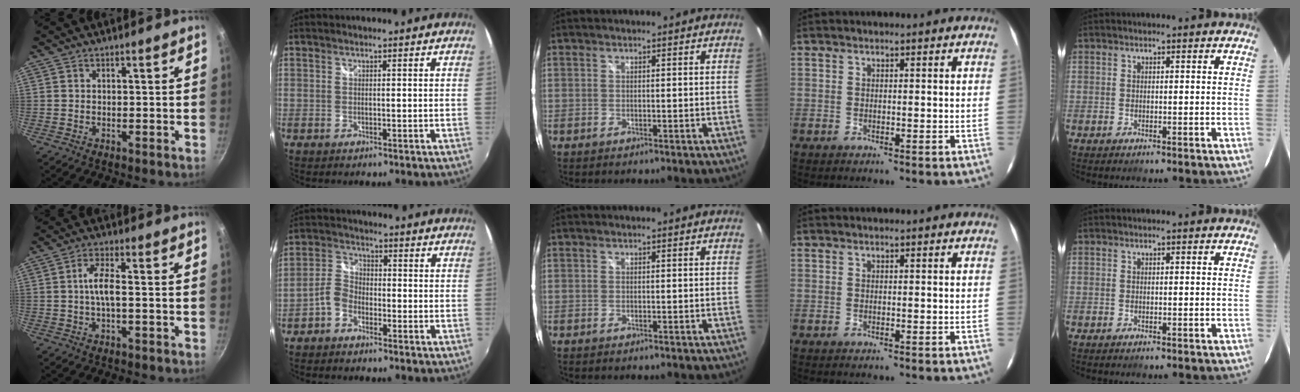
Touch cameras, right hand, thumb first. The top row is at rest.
{"thumb": {"total": 4.5, "force": [-0.5, 1.4, 4.3], "torque": [-0.094, 0.015, -0.015]}, "index": {"total": 4.6, "force": [-2.8, 3.0, 2.0], "torque": [-0.044, 0.015, -0.059]}}